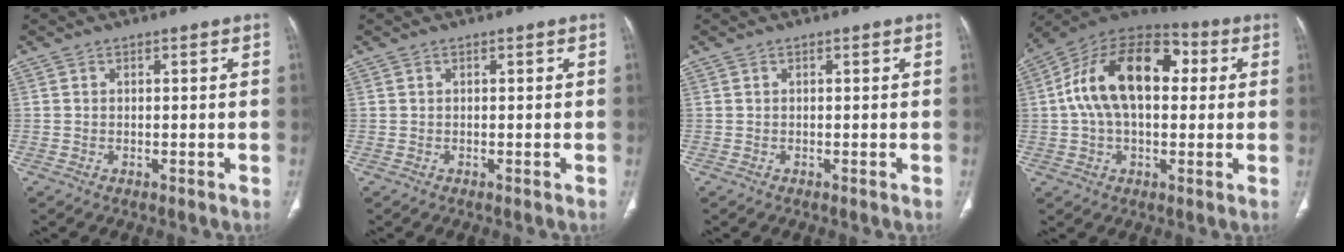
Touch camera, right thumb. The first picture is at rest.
{"total": 0.0}
{"total": 0.0}
{"total": 19.8, "force": [3.1, 11.6, 15.7], "torque": [-0.256, 0.036, 0.043]}